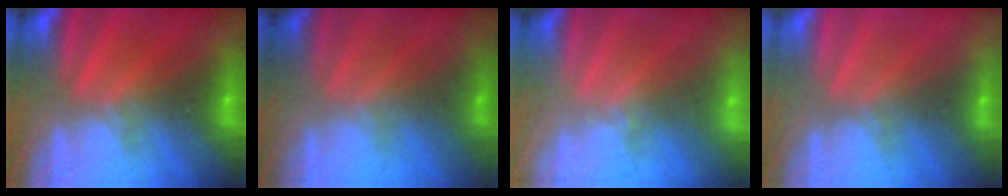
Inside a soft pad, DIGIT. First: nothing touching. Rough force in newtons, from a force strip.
{"total": 1.6}
{"total": 2.6}
{"total": 2.9}